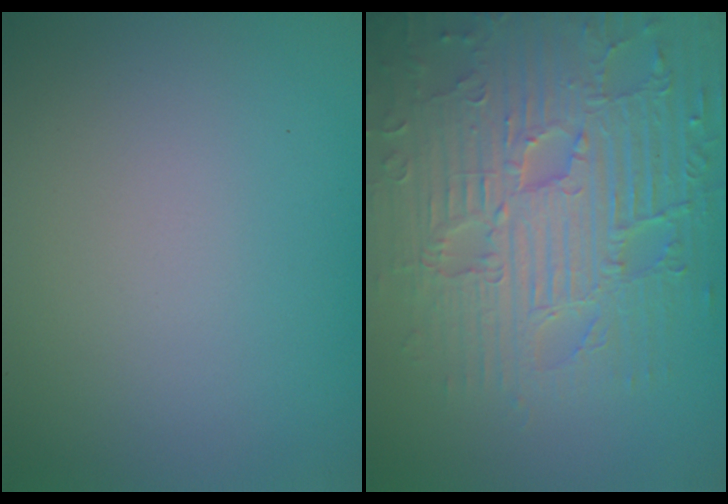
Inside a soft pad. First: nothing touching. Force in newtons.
{"total": 10.0, "press": 6.9, "slide": 7.2}